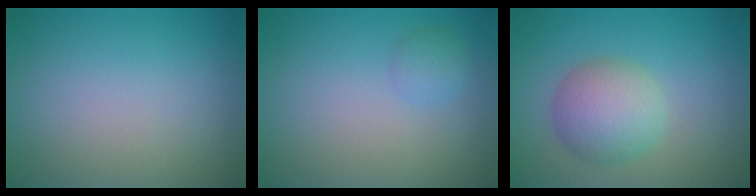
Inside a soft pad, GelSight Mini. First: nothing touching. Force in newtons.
{"total": 1.4, "press": 1.4, "slide": 0.1}
{"total": 4.5, "press": 4.5, "slide": 0.2}